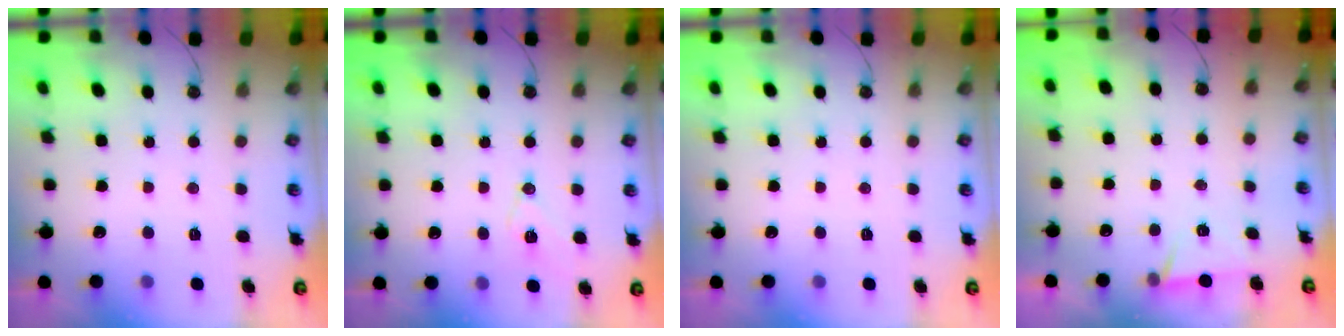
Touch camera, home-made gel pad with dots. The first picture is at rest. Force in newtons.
{"total": 9.2, "press": 8.4, "slide": 3.7}
{"total": 0.0}
{"total": 5.5, "press": 3.2, "slide": 4.5}